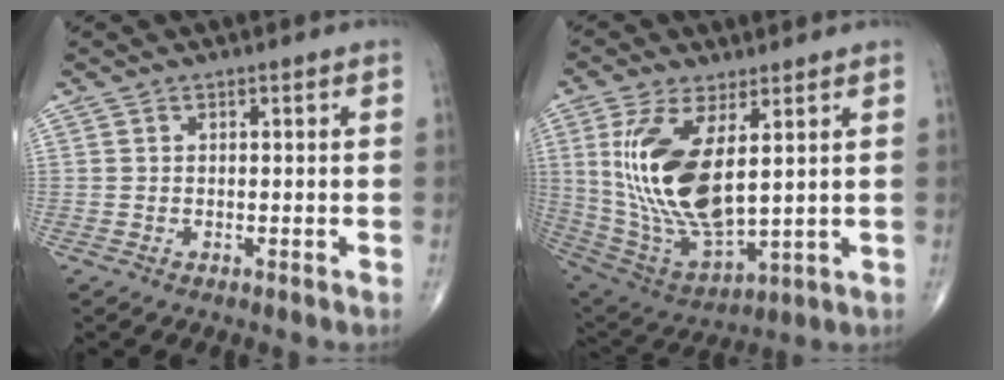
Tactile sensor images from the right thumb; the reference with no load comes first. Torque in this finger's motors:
{"motor_torque": [-0.73, 1.54, 1.57, 0.61, 0.37]}